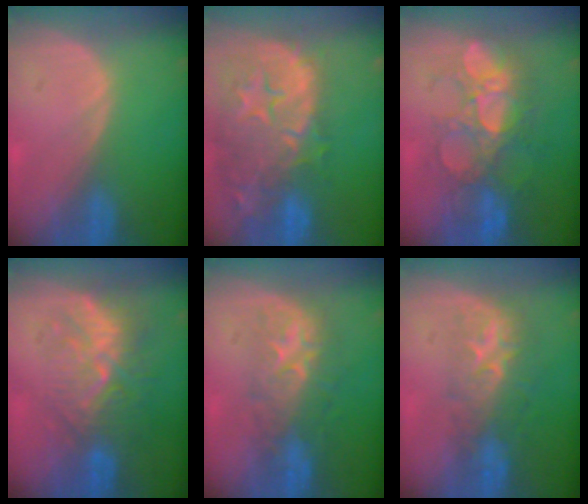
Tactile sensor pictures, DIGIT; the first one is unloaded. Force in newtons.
{"total": 15.1, "press": 12.0, "slide": 9.1}
{"total": 9.5, "press": 9.0, "slide": 3.1}
{"total": 9.3, "press": 8.6, "slide": 3.5}
{"total": 8.0, "press": 7.8, "slide": 2.1}
{"total": 8.2, "press": 7.4, "slide": 3.7}